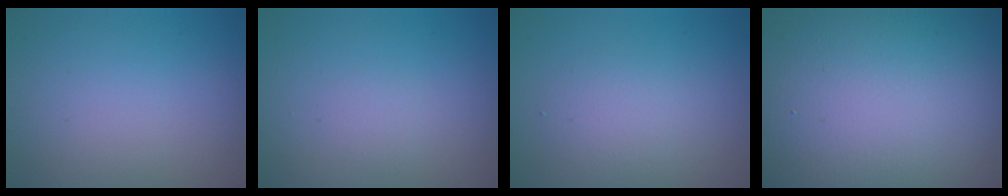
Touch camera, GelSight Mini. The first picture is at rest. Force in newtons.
{"total": 0.7, "press": 0.7, "slide": 0.0}
{"total": 2.4, "press": 2.4, "slide": 0.1}
{"total": 24.0, "press": 24.0, "slide": 1.2}